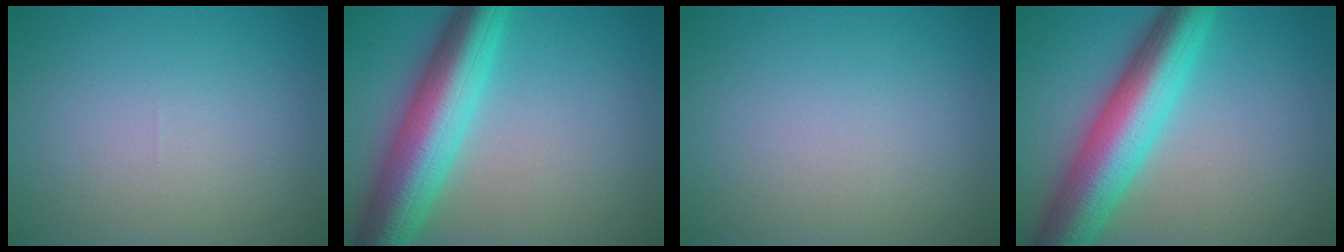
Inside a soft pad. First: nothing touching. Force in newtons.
{"total": 9.2, "press": 9.2, "slide": 0.2}
{"total": 0.0}
{"total": 9.4, "press": 9.4, "slide": 0.3}